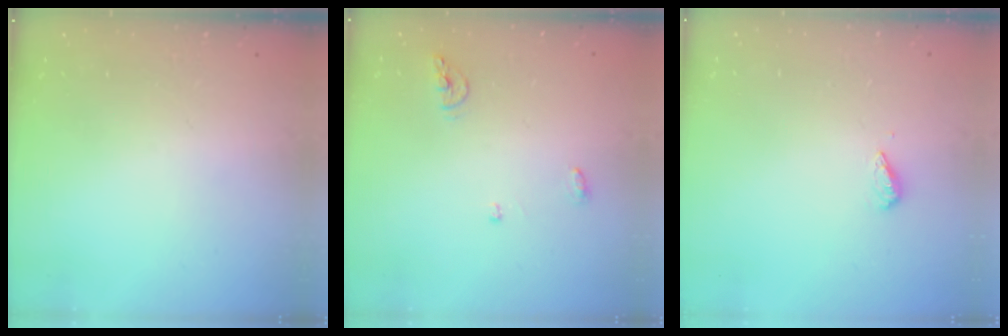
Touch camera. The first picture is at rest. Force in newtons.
{"total": 5.6, "press": 5.6, "slide": 0.2}
{"total": 2.9, "press": 2.9, "slide": 0.4}